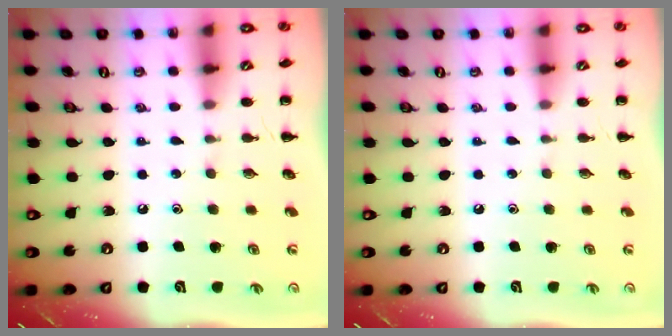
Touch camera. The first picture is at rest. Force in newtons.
{"total": 0.0}